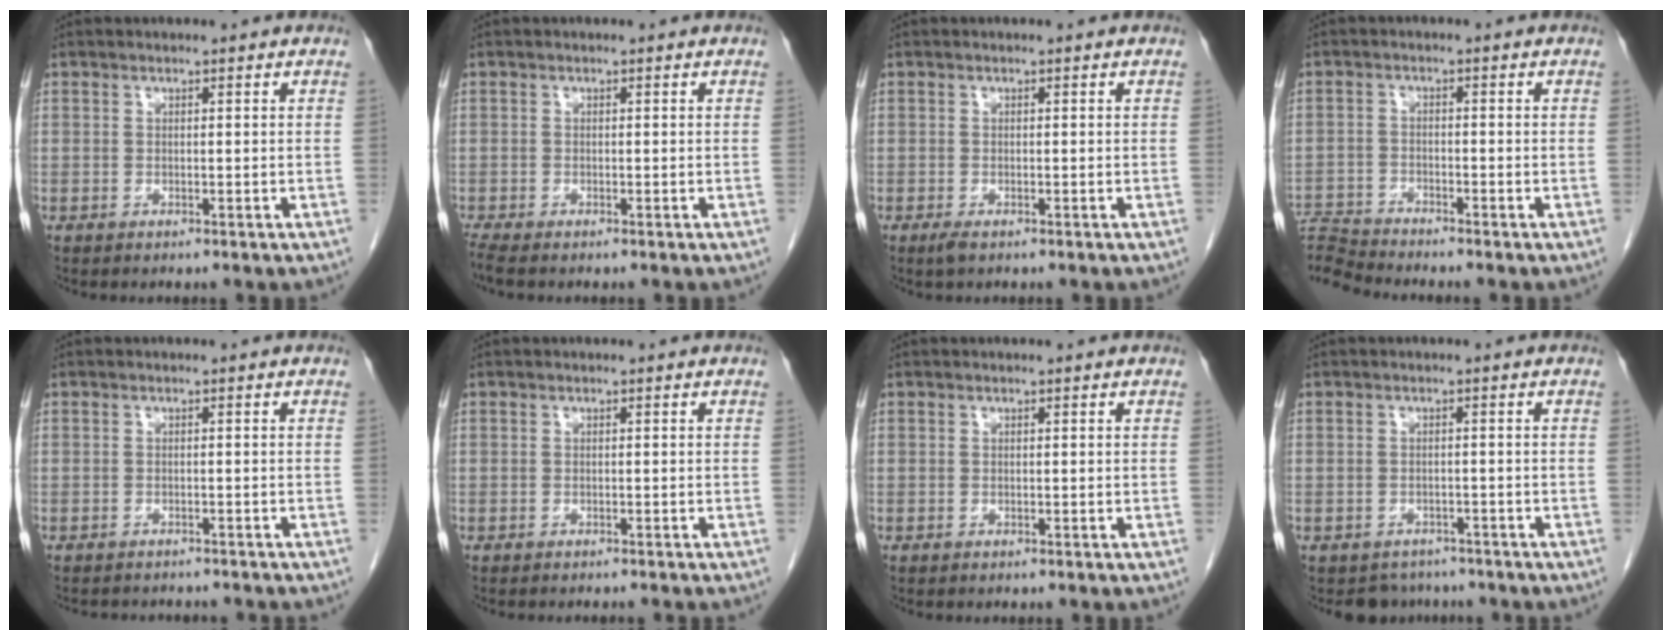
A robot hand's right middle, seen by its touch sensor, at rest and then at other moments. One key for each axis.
{"total": 1.4, "fx": -1.3, "fy": -0.1, "fz": 0.6, "tx": -0.023, "ty": -0.008, "tz": -0.026}
{"total": 1.2, "fx": -0.7, "fy": 0.3, "fz": 0.9, "tx": -0.019, "ty": -0.003, "tz": -0.012}
{"total": 5.7, "fx": -5.5, "fy": -1.5, "fz": -0.3, "tx": -0.004, "ty": 0.000, "tz": -0.106}
{"total": 5.6, "fx": -5.2, "fy": 1.5, "fz": 1.5, "tx": -0.018, "ty": -0.002, "tz": -0.063}
{"total": 2.9, "fx": -2.7, "fy": 0.2, "fz": 1.2, "tx": -0.017, "ty": -0.003, "tz": -0.034}
{"total": 0.0}
{"total": 3.8, "fx": -3.3, "fy": 2.0, "fz": -0.3, "tx": 0.003, "ty": 0.006, "tz": -0.046}